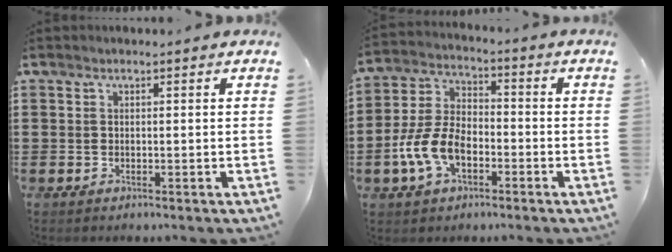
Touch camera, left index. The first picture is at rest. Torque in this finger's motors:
{"motor_torque": [1.61, 0.52, 0.69, 0.11]}